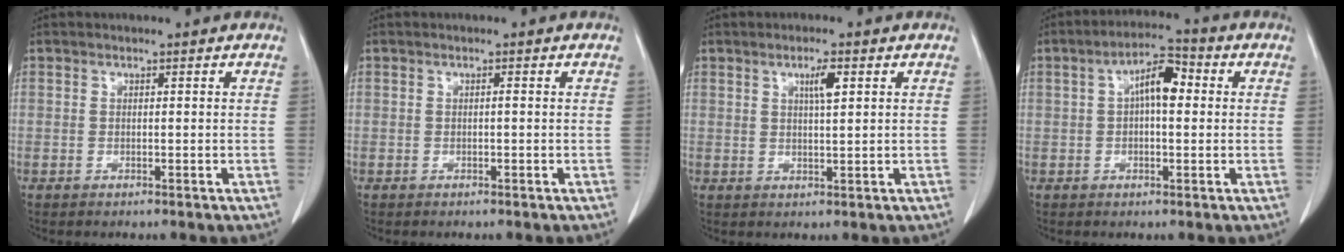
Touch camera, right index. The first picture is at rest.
{"total": 0.0}
{"total": 3.1, "force": [1.3, 0.3, 2.8], "torque": [-0.046, 0.000, 0.020]}
{"total": 6.4, "force": [1.0, 2.3, 5.8], "torque": [-0.103, 0.025, 0.013]}